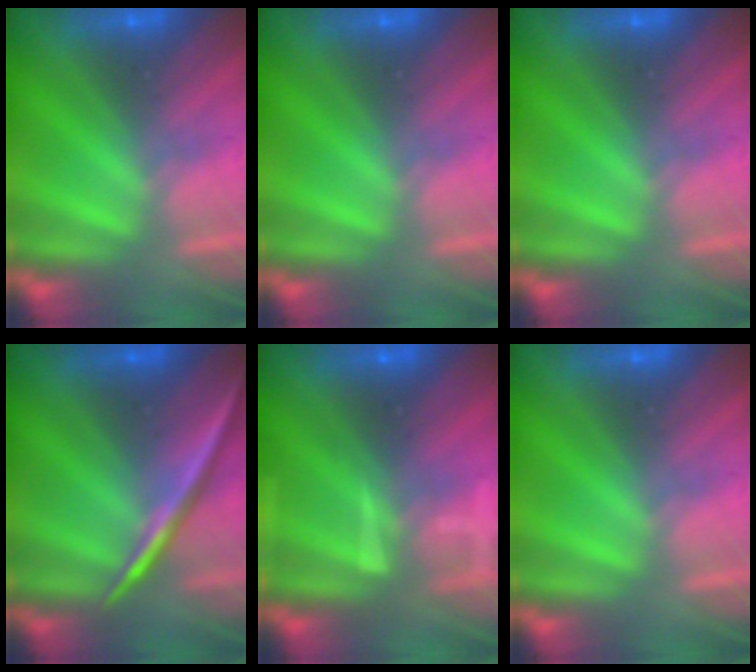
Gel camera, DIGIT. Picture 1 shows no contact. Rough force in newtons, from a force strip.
{"total": 0.0}
{"total": 0.0}
{"total": 2.2}
{"total": 7.0}
{"total": 0.0}